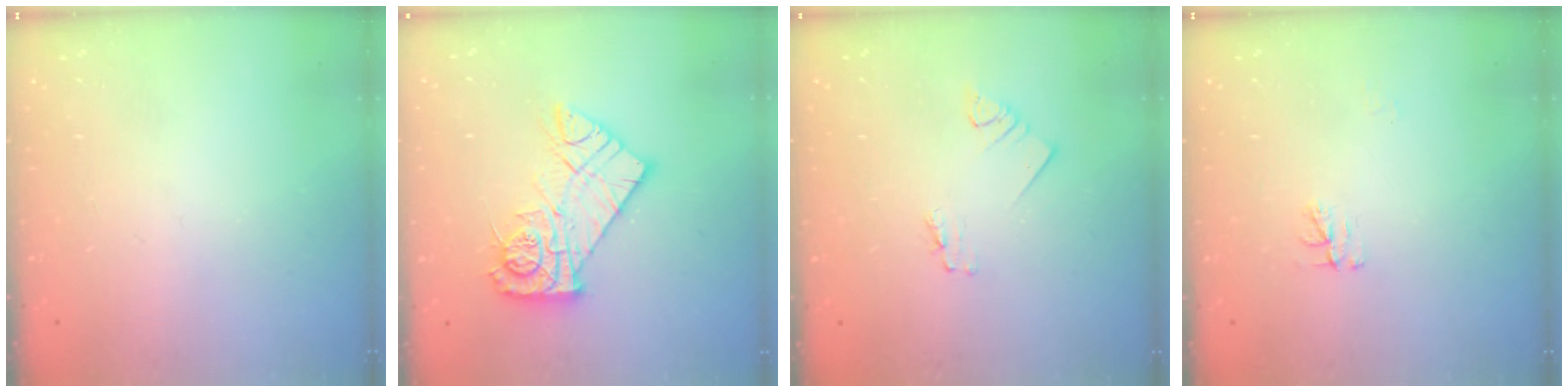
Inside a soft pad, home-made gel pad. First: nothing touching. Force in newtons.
{"total": 14.6, "press": 14.6, "slide": 1.4}
{"total": 1.6, "press": 1.6, "slide": 0.1}
{"total": 3.9, "press": 3.9, "slide": 0.2}